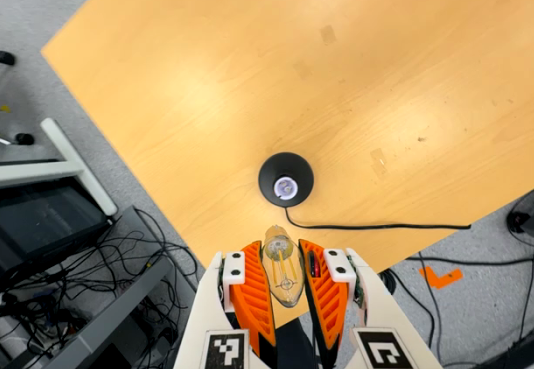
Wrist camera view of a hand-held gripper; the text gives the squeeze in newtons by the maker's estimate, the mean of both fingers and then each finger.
{"total": 22.1, "left": 25.5, "right": 18.8}